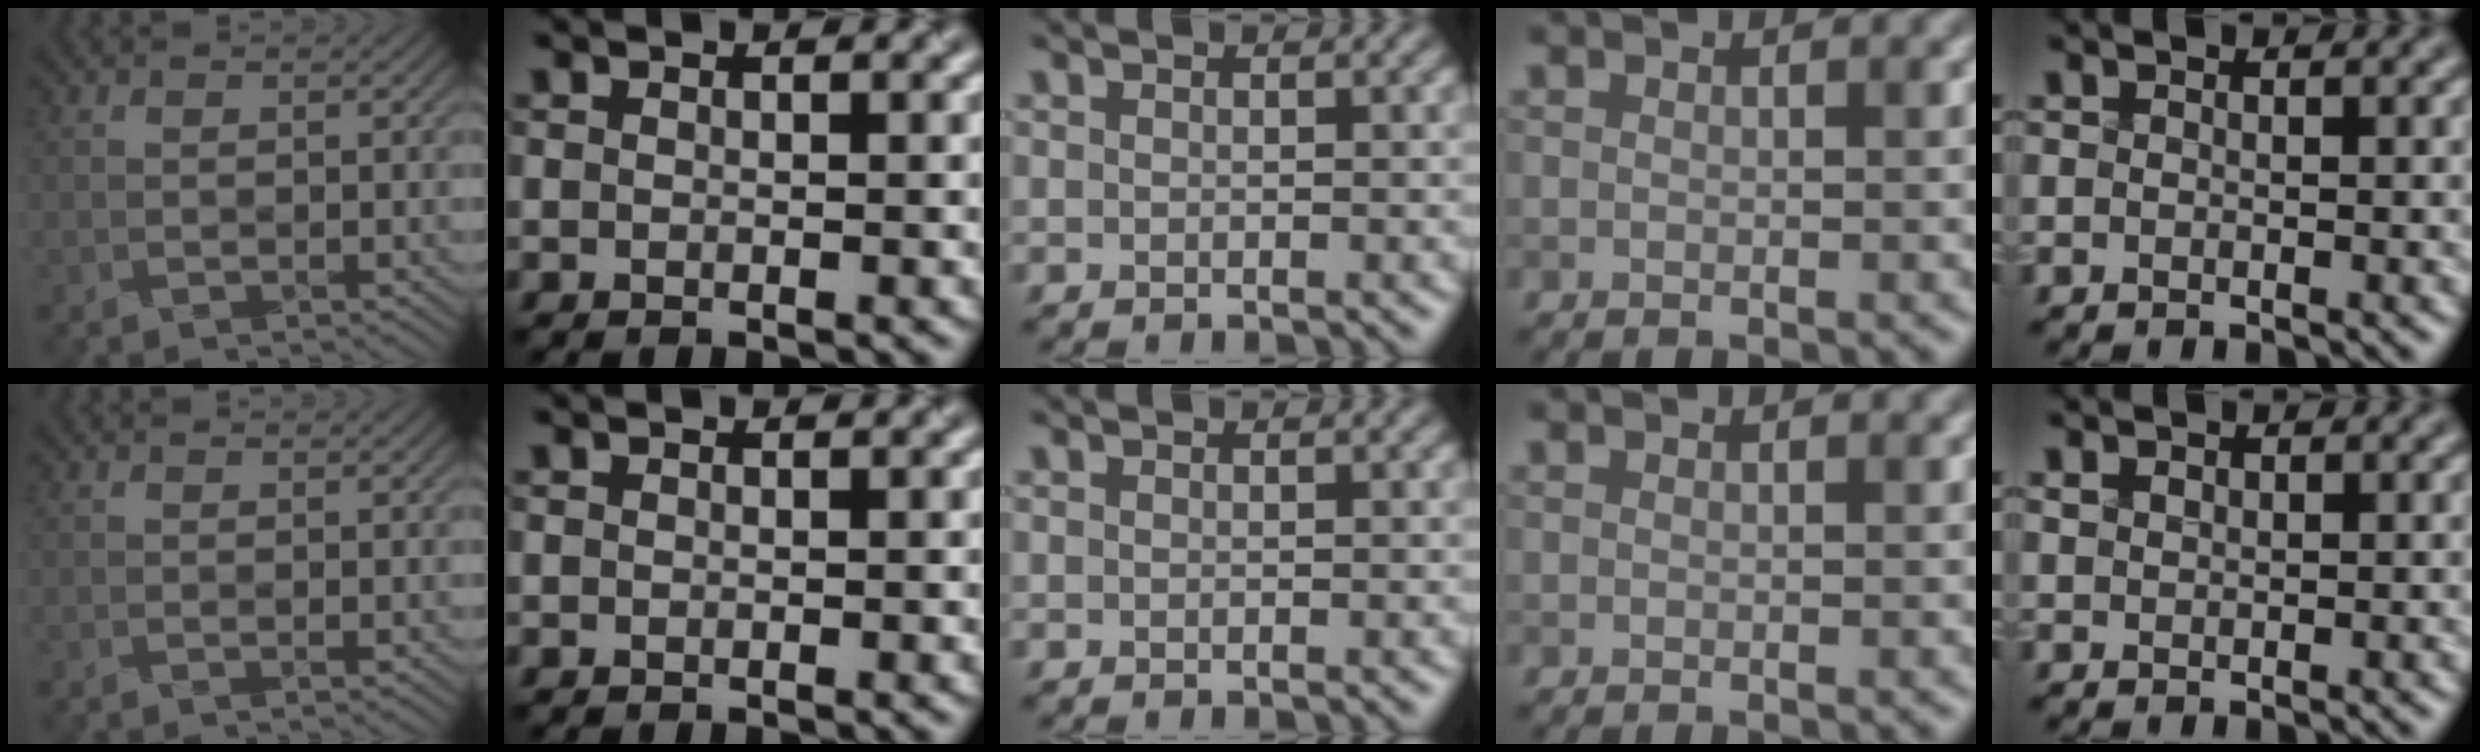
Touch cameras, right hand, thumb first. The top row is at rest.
{"ring": {"total": 0.6, "force": [-0.6, 0.0, -0.2], "torque": [0.003, 0.002, -0.006]}, "little": {"total": 1.1, "force": [0.7, 0.7, 0.5], "torque": [-0.020, 0.009, 0.019]}}